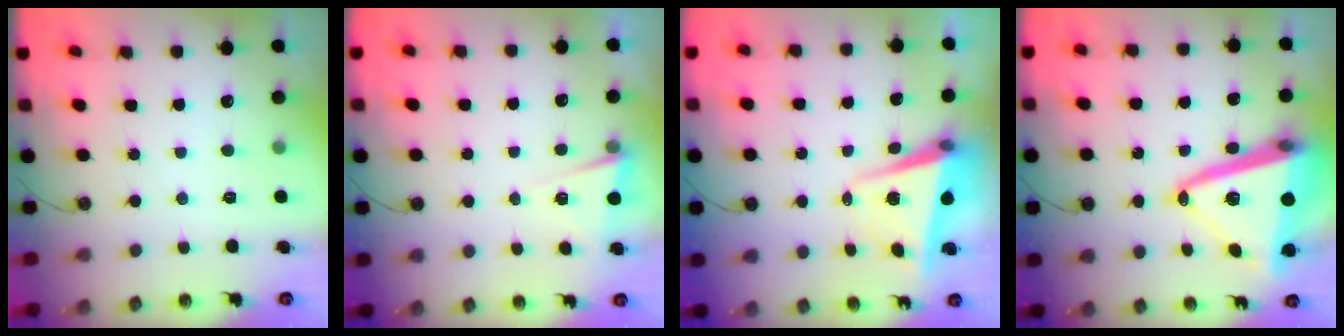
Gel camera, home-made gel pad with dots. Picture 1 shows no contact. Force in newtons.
{"total": 3.0, "press": 2.8, "slide": 0.9}
{"total": 5.5, "press": 5.2, "slide": 1.8}
{"total": 21.0, "press": 20.8, "slide": 2.6}